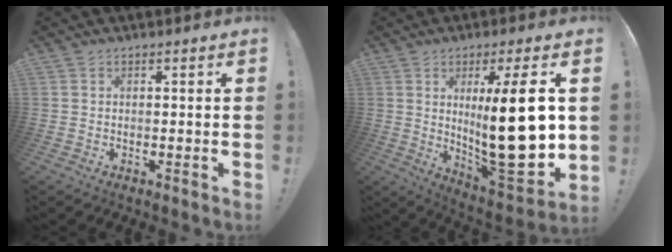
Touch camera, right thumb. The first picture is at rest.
{"total": 22.4, "force": [2.8, 5.3, 21.6], "torque": [-0.353, -0.033, 0.040]}